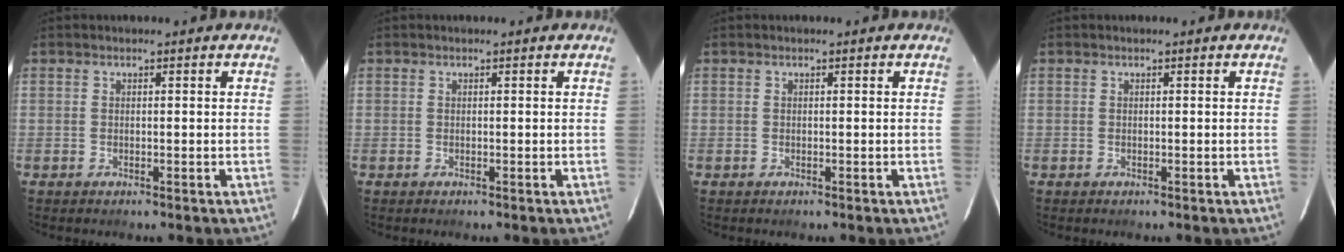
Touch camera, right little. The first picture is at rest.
{"total": 0.0}
{"total": 0.0}
{"total": 0.0}